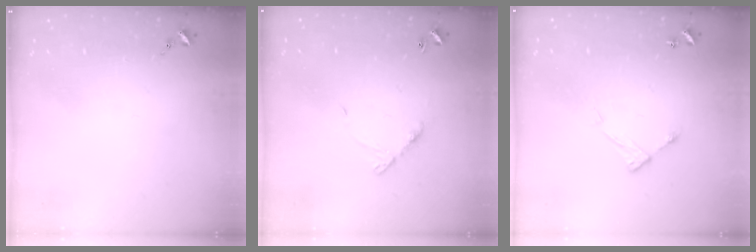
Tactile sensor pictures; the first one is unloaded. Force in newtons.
{"total": 6.9, "press": 6.8, "slide": 0.6}
{"total": 6.4, "press": 6.4, "slide": 0.3}